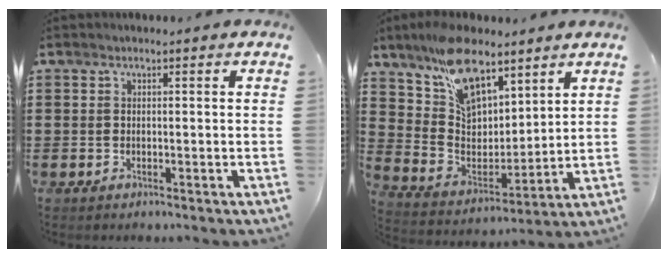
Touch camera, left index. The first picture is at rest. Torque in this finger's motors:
{"motor_torque": [1.28, -0.53, 0.32, 0.09]}